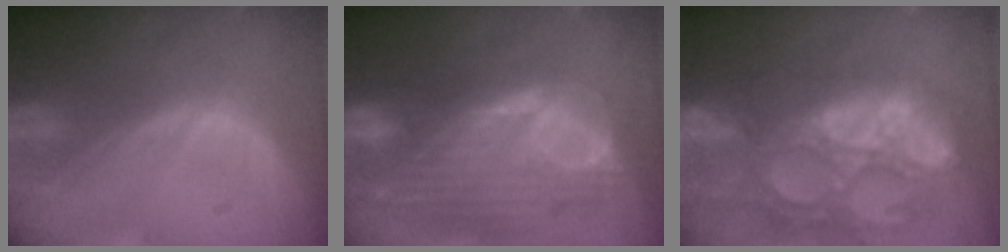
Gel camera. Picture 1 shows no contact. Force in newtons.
{"total": 12.8, "press": 10.8, "slide": 6.9}
{"total": 15.6, "press": 13.0, "slide": 8.7}